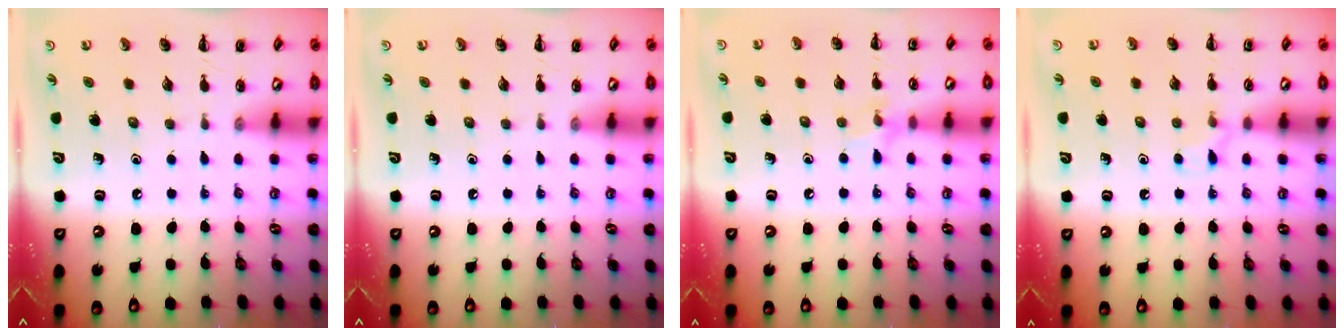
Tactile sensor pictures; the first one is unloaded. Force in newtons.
{"total": 0.0}
{"total": 6.5, "press": 6.2, "slide": 2.1}
{"total": 5.5, "press": 5.2, "slide": 1.9}